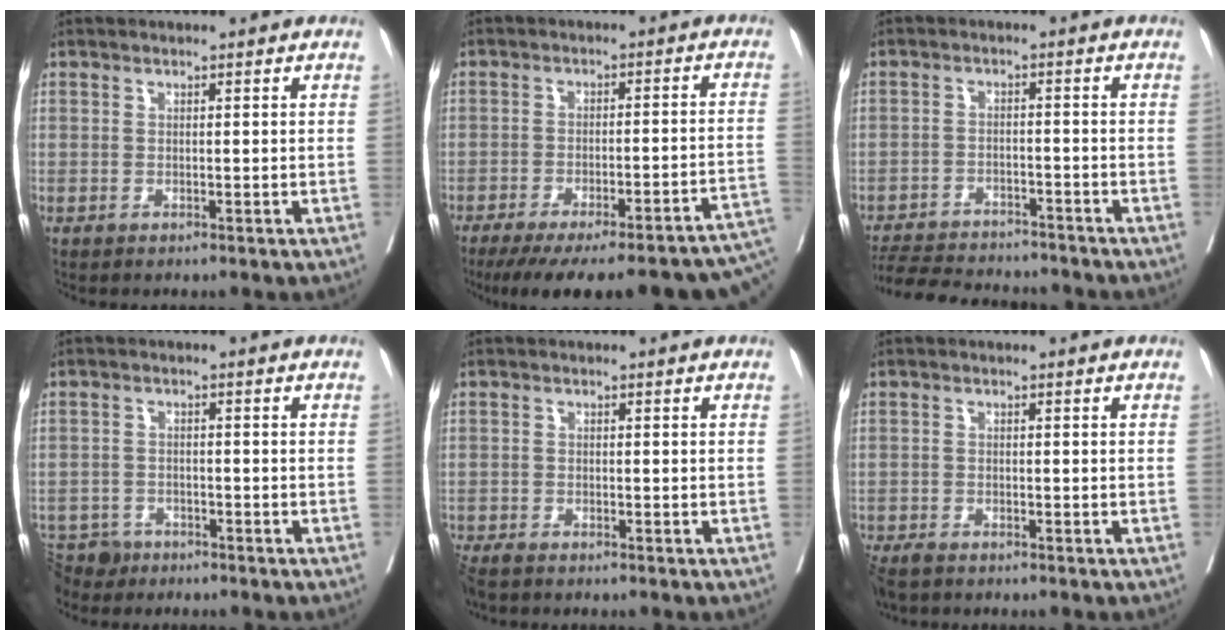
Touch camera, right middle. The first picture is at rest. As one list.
[{"total": 23.6, "force": [-18.4, 3.7, 14.4], "torque": [-0.154, -0.011, -0.237]}, {"total": 12.0, "force": [-11.2, 2.9, 3.3], "torque": [-0.059, 0.000, -0.163]}, {"total": 4.8, "force": [-4.2, 2.3, 0.0], "torque": [0.007, -0.003, -0.075]}, {"total": 3.9, "force": [-3.4, 0.9, 1.5], "torque": [-0.030, -0.012, -0.063]}, {"total": 4.9, "force": [-4.1, 1.6, 2.0], "torque": [-0.038, -0.011, -0.072]}]